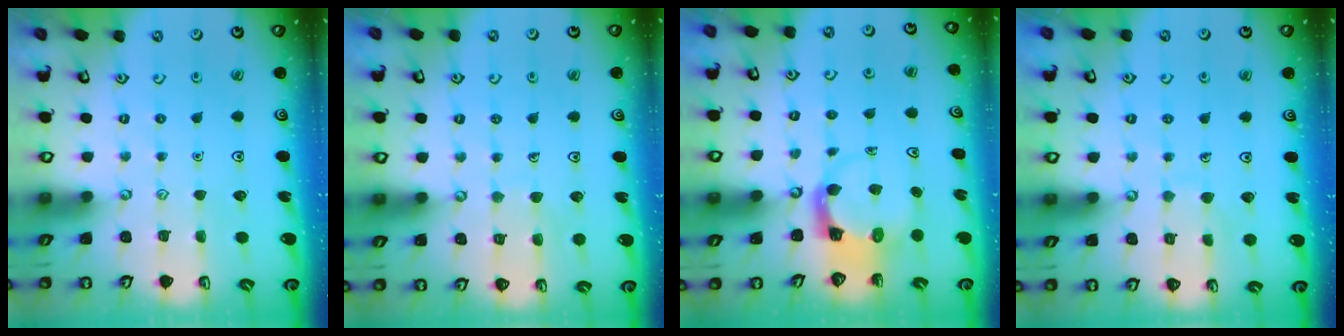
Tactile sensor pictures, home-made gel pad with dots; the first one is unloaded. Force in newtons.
{"total": 4.9, "press": 4.9, "slide": 0.3}
{"total": 4.0, "press": 4.0, "slide": 0.5}
{"total": 4.3, "press": 4.3, "slide": 0.3}